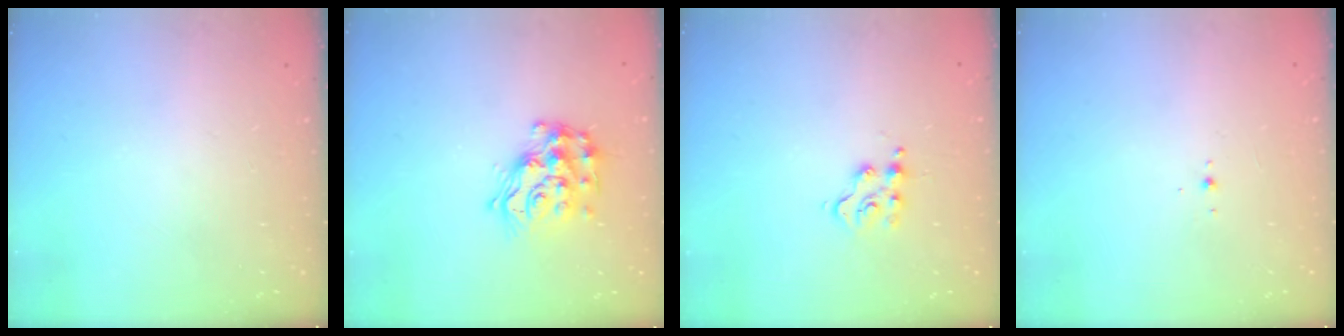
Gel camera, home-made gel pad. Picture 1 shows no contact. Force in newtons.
{"total": 15.3, "press": 15.2, "slide": 1.0}
{"total": 4.3, "press": 4.3, "slide": 0.4}
{"total": 2.8, "press": 2.8, "slide": 0.7}